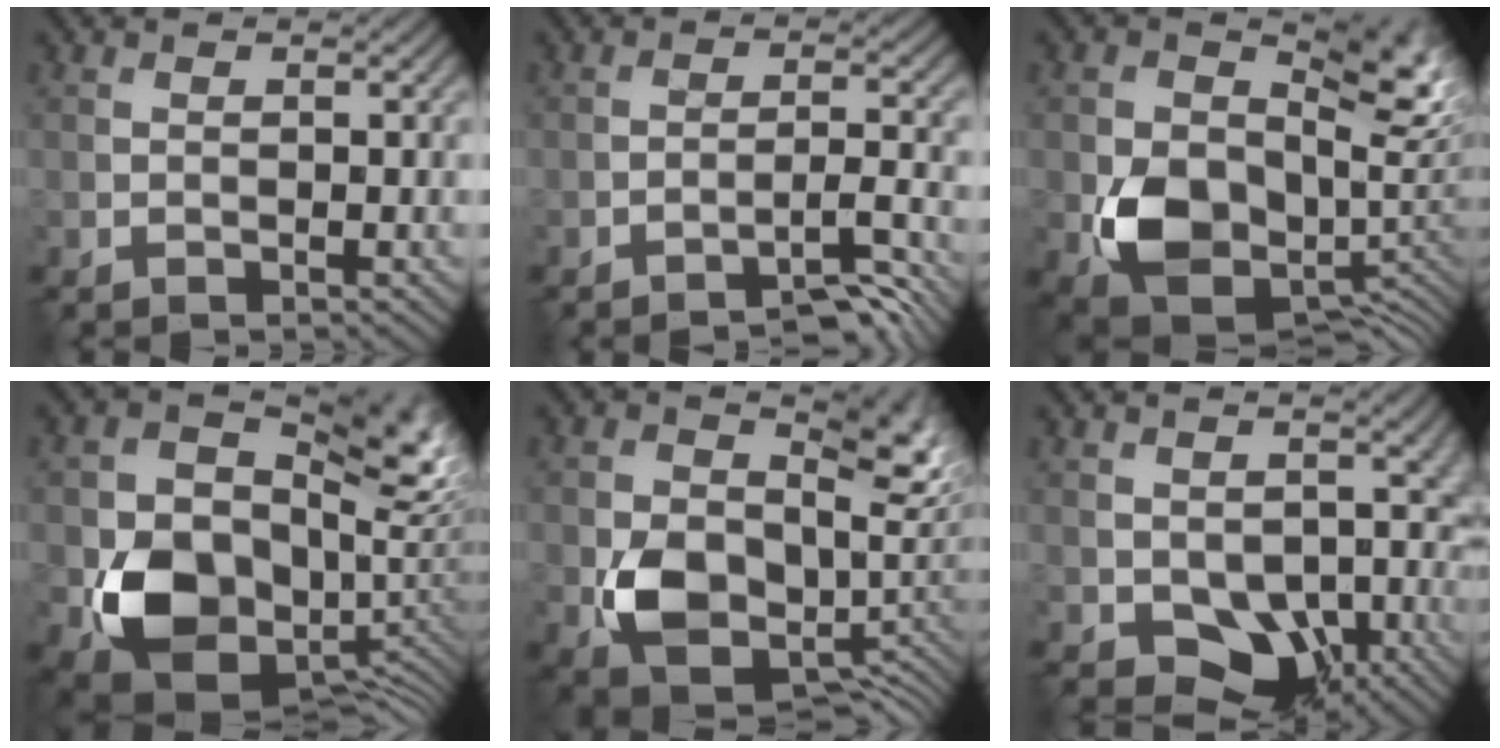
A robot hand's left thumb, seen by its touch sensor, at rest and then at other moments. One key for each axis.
{"total": 4.9, "fx": -3.8, "fy": 0.6, "fz": 3.0, "tx": -0.042, "ty": 0.016, "tz": -0.064}
{"total": 13.2, "fx": 0.8, "fy": 10.0, "fz": 8.5, "tx": -0.136, "ty": -0.046, "tz": 0.019}
{"total": 16.8, "fx": -0.7, "fy": 12.9, "fz": 10.8, "tx": -0.193, "ty": -0.053, "tz": 0.013}
{"total": 11.1, "fx": 0.4, "fy": 8.4, "fz": 7.3, "tx": -0.130, "ty": -0.039, "tz": 0.019}
{"total": 9.4, "fx": -1.2, "fy": 7.1, "fz": 6.1, "tx": -0.102, "ty": -0.029, "tz": -0.019}